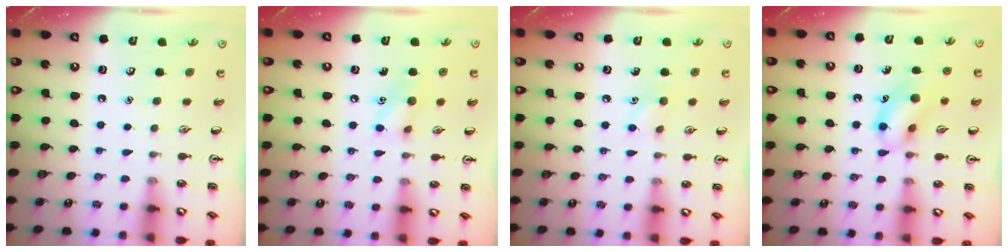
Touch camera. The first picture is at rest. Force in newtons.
{"total": 8.1, "press": 8.0, "slide": 1.1}
{"total": 6.7, "press": 6.4, "slide": 2.0}
{"total": 12.8, "press": 12.7, "slide": 2.0}